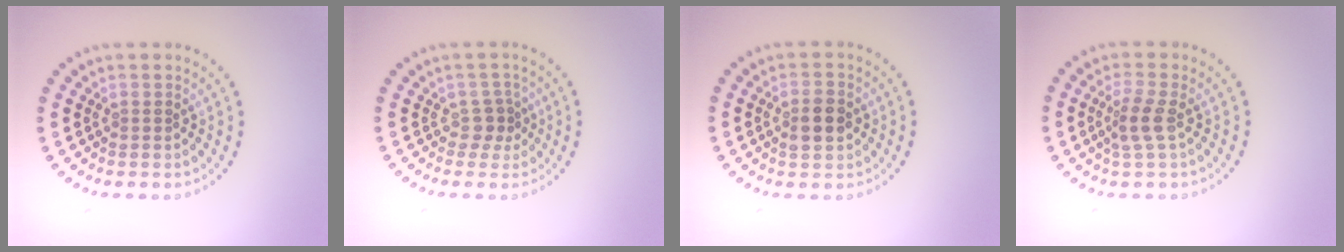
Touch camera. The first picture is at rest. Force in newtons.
{"total": 1.6, "press": 1.1, "slide": 1.2}
{"total": 2.8, "press": 2.8, "slide": 0.1}
{"total": 2.2, "press": 2.0, "slide": 1.0}